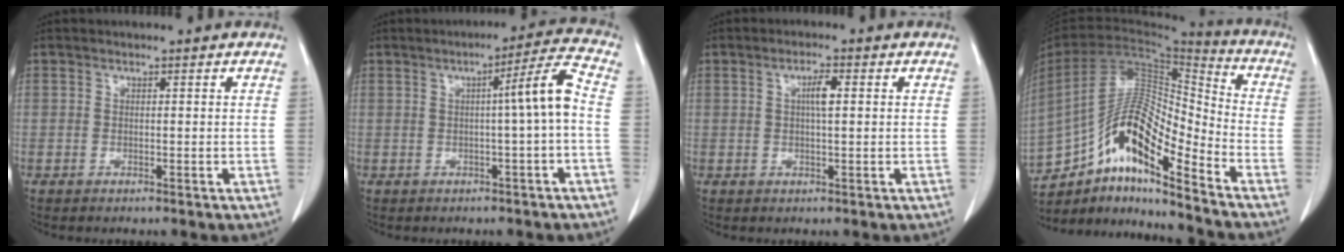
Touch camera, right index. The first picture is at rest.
{"total": 6.2, "force": [-0.4, -0.8, 6.1], "torque": [-0.090, 0.013, -0.007]}
{"total": 2.9, "force": [0.6, 0.4, 2.8], "torque": [-0.053, 0.002, 0.008]}
{"total": 16.3, "force": [-10.8, 3.1, 11.9], "torque": [-0.228, 0.027, -0.187]}